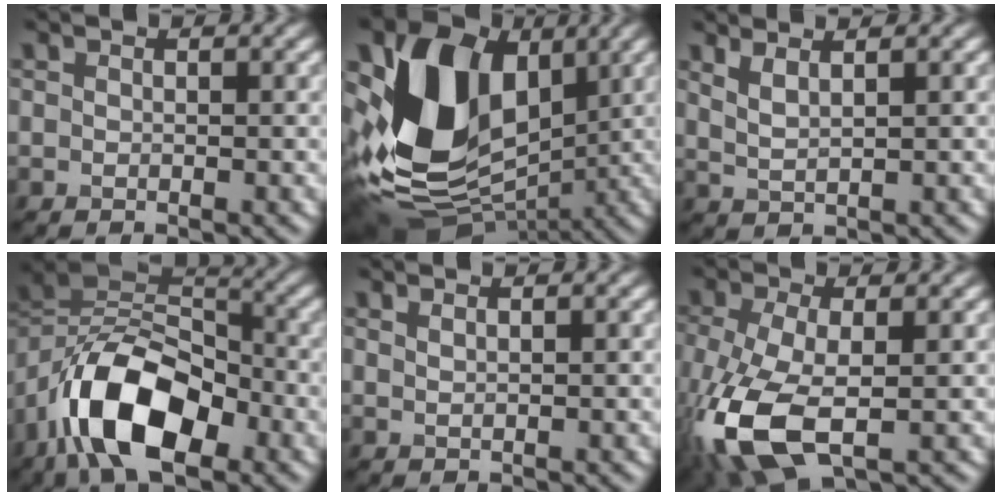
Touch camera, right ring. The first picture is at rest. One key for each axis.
{"total": 13.8, "fx": 1.2, "fy": 10.3, "fz": 9.1, "tx": -0.192, "ty": -0.009, "tz": 0.017}
{"total": 2.3, "fx": 1.6, "fy": 0.6, "fz": 1.6, "tx": -0.032, "ty": -0.002, "tz": 0.036}
{"total": 12.0, "fx": -5.8, "fy": 6.1, "fz": 8.6, "tx": -0.160, "ty": 0.008, "tz": -0.117}
{"total": 1.1, "fx": 0.8, "fy": 0.4, "fz": 0.6, "tx": -0.011, "ty": -0.002, "tz": 0.017}
{"total": 9.2, "fx": -2.8, "fy": 4.3, "fz": 7.6, "tx": -0.194, "ty": -0.019, "tz": -0.058}